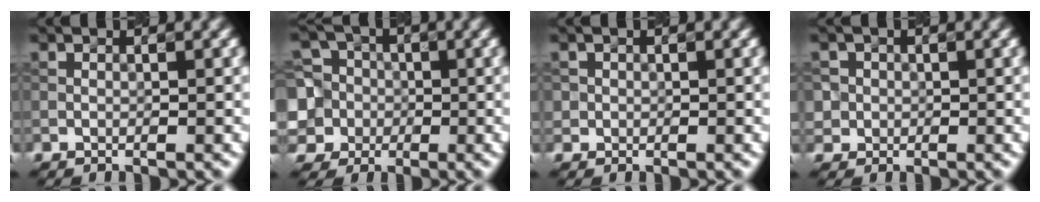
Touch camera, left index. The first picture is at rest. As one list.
[{"total": 9.8, "force": [-1.8, 9.0, 3.3], "torque": [-0.090, 0.013, -0.058]}, {"total": 0.8, "force": [0.0, 0.8, 0.0], "torque": [0.008, -0.004, -0.001]}, {"total": 2.3, "force": [0.3, 2.2, 0.4], "torque": [0.002, 0.002, 0.011]}]